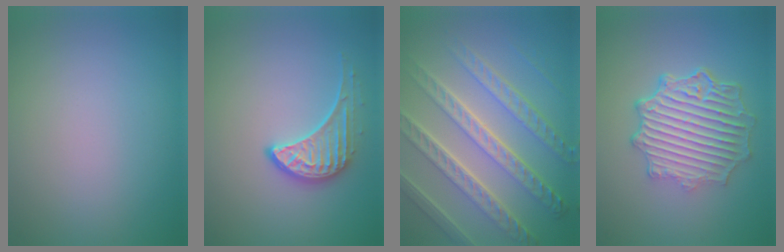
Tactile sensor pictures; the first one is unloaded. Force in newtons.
{"total": 2.7, "press": 2.2, "slide": 1.6}
{"total": 8.4, "press": 6.1, "slide": 5.7}
{"total": 6.8, "press": 5.1, "slide": 4.5}